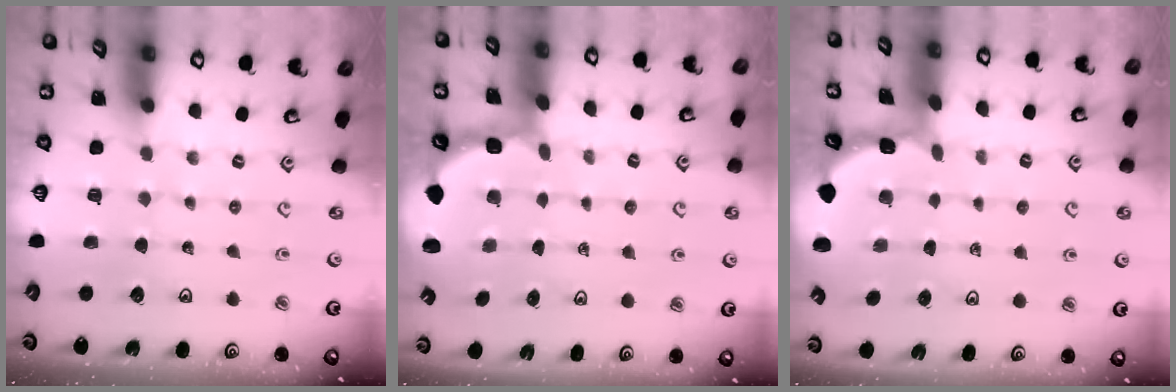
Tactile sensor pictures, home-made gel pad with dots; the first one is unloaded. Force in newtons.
{"total": 2.5, "press": 1.9, "slide": 1.6}
{"total": 1.1, "press": 1.1, "slide": 0.3}